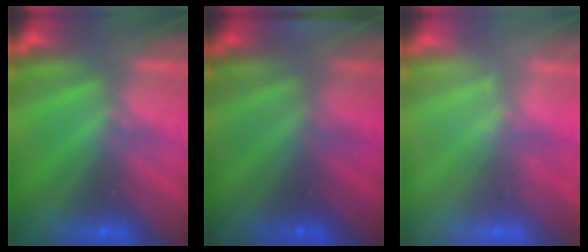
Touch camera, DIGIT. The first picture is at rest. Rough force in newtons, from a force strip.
{"total": 1.9}
{"total": 2.2}